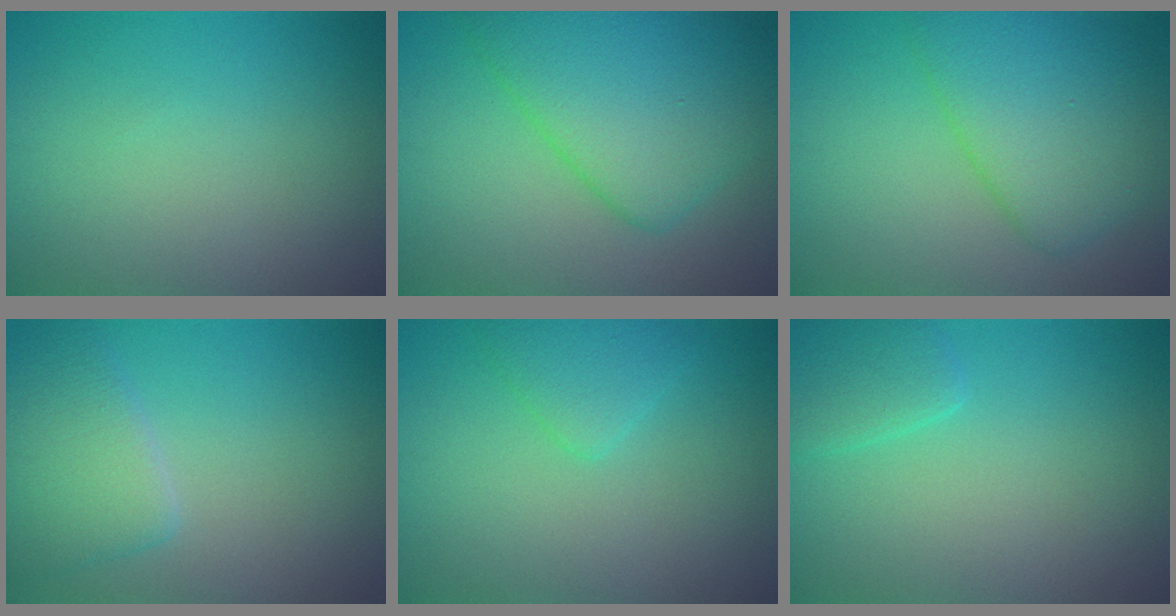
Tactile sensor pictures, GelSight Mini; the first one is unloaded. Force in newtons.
{"total": 7.5, "press": 7.5, "slide": 0.3}
{"total": 5.8, "press": 5.8, "slide": 0.4}
{"total": 4.2, "press": 4.2, "slide": 0.1}
{"total": 2.1, "press": 2.1, "slide": 0.2}
{"total": 2.3, "press": 2.3, "slide": 0.1}